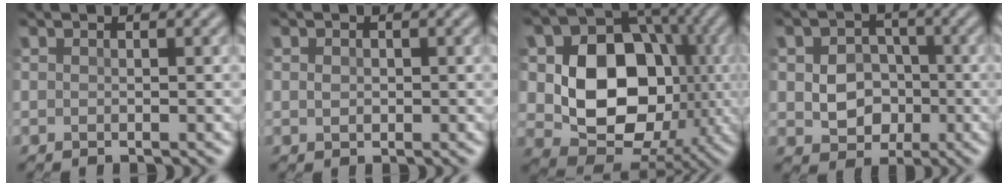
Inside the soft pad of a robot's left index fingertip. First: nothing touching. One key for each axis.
{"total": 1.1, "fx": -0.1, "fy": 0.9, "fz": 0.6, "tx": -0.011, "ty": -0.005, "tz": 0.001}
{"total": 12.4, "fx": -0.6, "fy": 9.4, "fz": 8.0, "tx": -0.121, "ty": -0.014, "tz": -0.017}
{"total": 5.5, "fx": -0.9, "fy": 4.5, "fz": 3.1, "tx": -0.047, "ty": -0.008, "tz": -0.025}